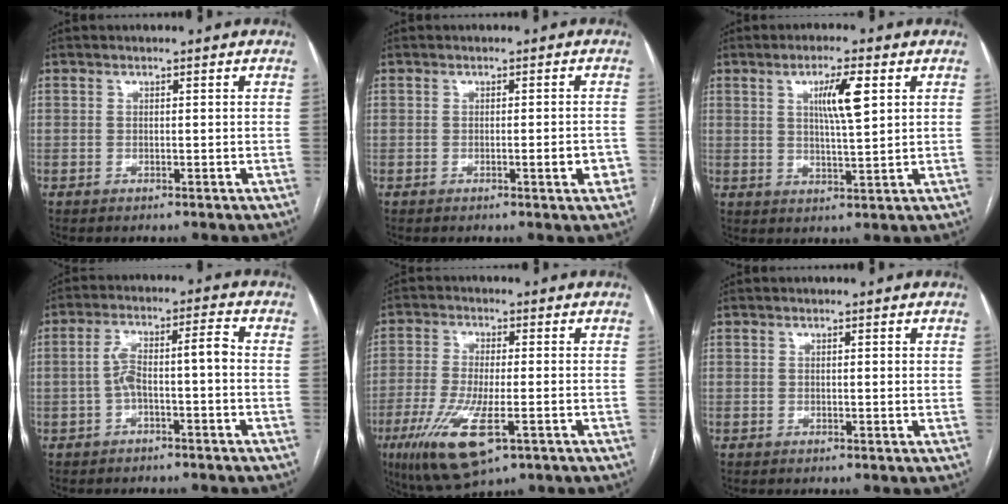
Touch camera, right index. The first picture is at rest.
{"total": 2.9, "force": [-1.1, 0.4, 2.7], "torque": [-0.030, 0.000, -0.014]}
{"total": 6.5, "force": [2.3, 0.6, 6.0], "torque": [-0.106, 0.001, 0.039]}
{"total": 6.4, "force": [-1.2, 1.3, 6.1], "torque": [-0.116, 0.038, -0.019]}
{"total": 11.6, "force": [-4.9, 2.7, 10.1], "torque": [-0.207, -0.032, -0.078]}
{"total": 0.8, "force": [0.4, 0.2, 0.7], "torque": [-0.014, 0.000, 0.004]}